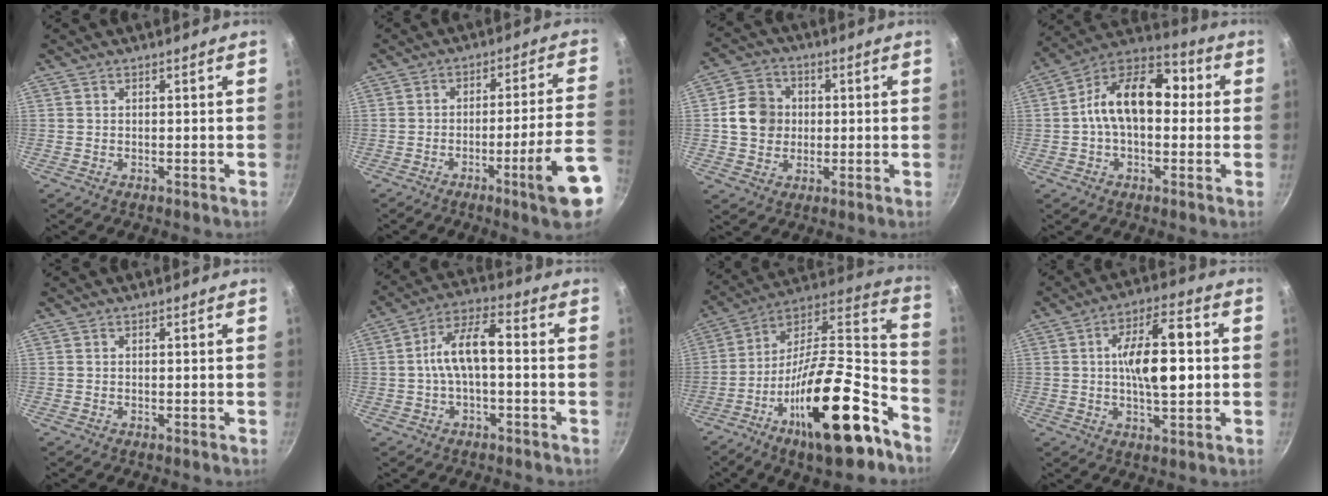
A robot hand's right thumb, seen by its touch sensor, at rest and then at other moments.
{"total": 13.6, "force": [-6.3, 0.3, 12.0], "torque": [-0.160, 0.035, -0.090]}
{"total": 8.8, "force": [0.5, 7.8, 4.0], "torque": [-0.041, 0.014, 0.000]}
{"total": 16.0, "force": [0.9, 10.2, 12.3], "torque": [-0.160, 0.043, -0.010]}
{"total": 0.0}
{"total": 9.2, "force": [-0.7, 3.9, 8.3], "torque": [-0.143, 0.040, -0.020]}
{"total": 28.6, "force": [-14.9, 9.7, 22.4], "torque": [-0.306, 0.080, -0.251]}
{"total": 13.3, "force": [0.7, 5.4, 12.1], "torque": [-0.176, 0.016, 0.005]}